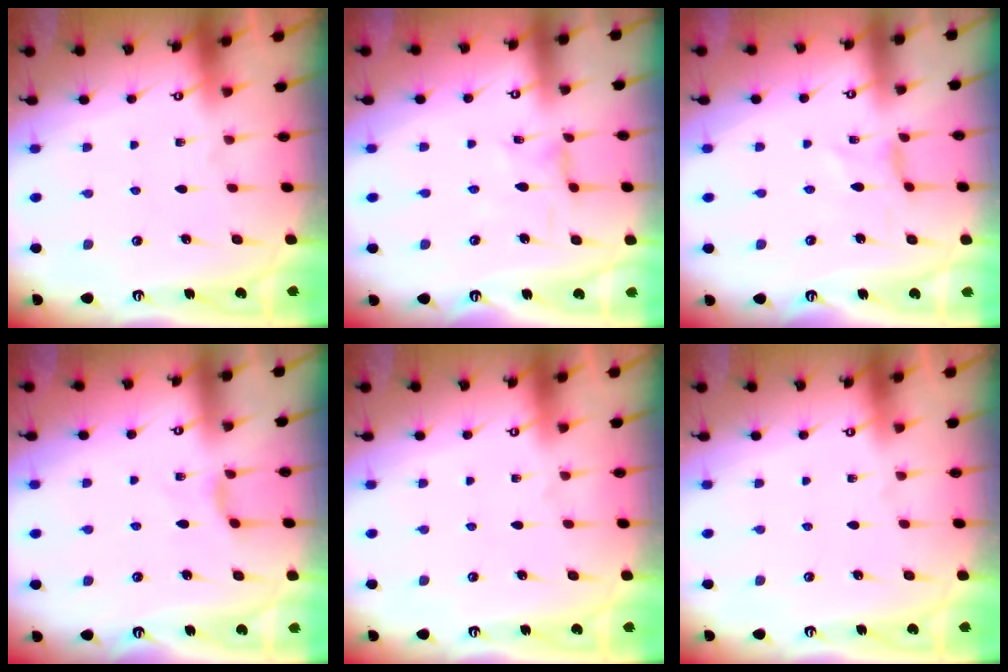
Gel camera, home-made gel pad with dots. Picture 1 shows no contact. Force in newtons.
{"total": 1.7, "press": 1.7, "slide": 0.4}
{"total": 0.0}
{"total": 2.9, "press": 2.9, "slide": 0.5}
{"total": 0.0}
{"total": 0.0}